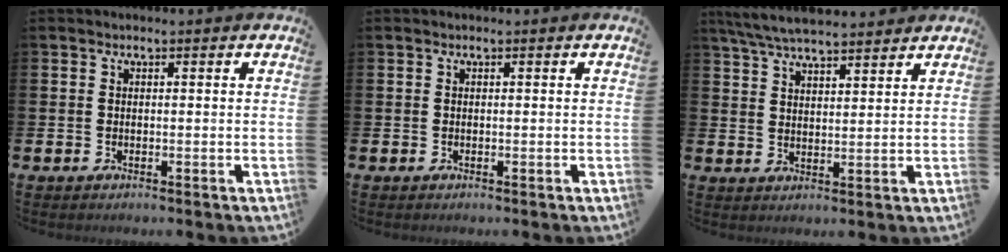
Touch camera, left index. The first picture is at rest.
{"total": 0.0}
{"total": 5.9, "force": [5.6, 0.6, 1.6], "torque": [-0.055, -0.018, 0.105]}